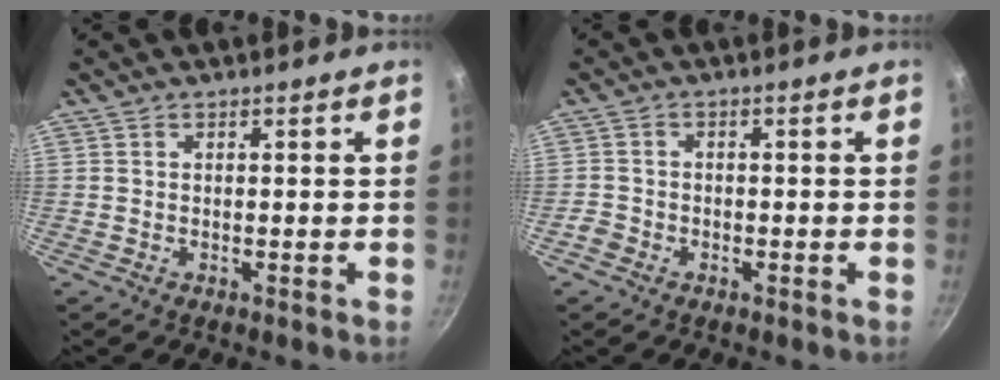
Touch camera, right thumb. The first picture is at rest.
{"total": 2.3, "force": [-1.5, 1.6, 0.5], "torque": [-0.011, 0.016, -0.030]}